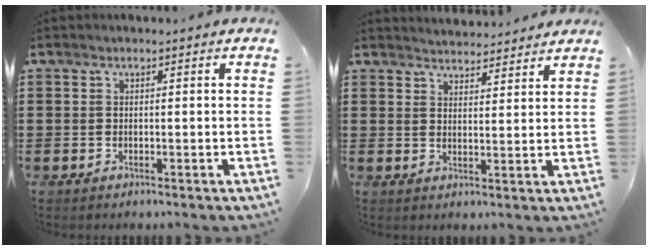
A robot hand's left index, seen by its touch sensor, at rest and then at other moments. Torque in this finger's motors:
{"motor_torque": [0.09, -0.19, 0.03, 0.04]}